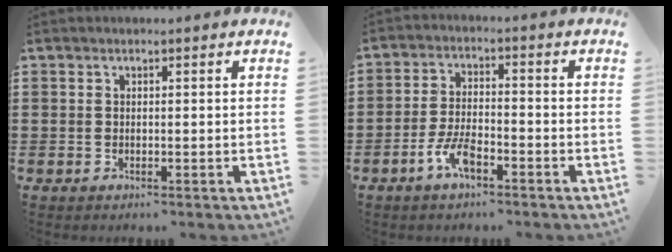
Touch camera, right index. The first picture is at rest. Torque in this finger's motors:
{"motor_torque": [-0.17, 0.07, -0.03, -0.01]}